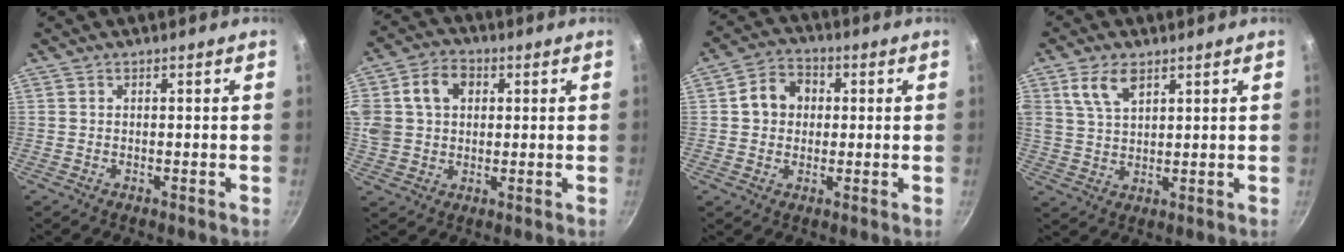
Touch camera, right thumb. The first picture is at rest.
{"total": 13.6, "force": [3.6, 10.7, 7.6], "torque": [-0.150, 0.021, 0.057]}
{"total": 7.8, "force": [1.2, 6.6, 4.0], "torque": [-0.037, 0.014, 0.007]}
{"total": 7.0, "force": [3.6, 3.8, 4.5], "torque": [-0.080, -0.011, 0.073]}